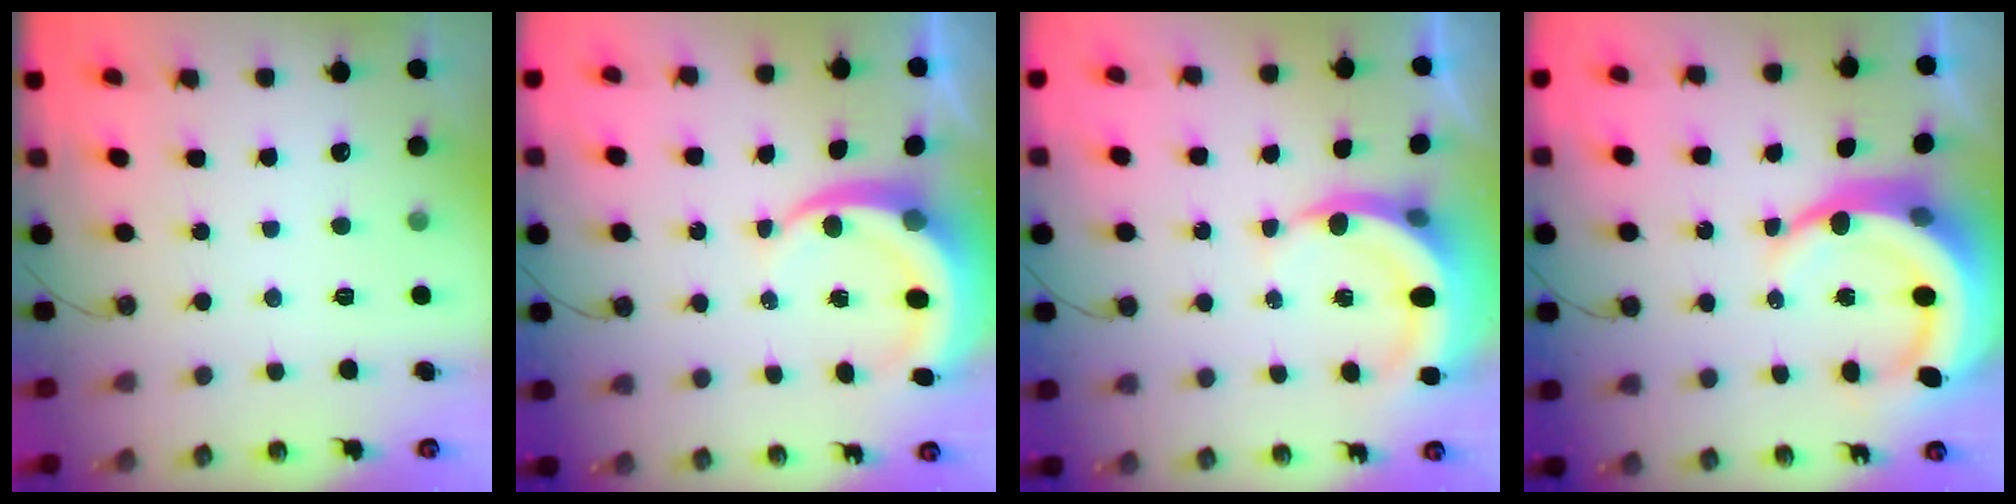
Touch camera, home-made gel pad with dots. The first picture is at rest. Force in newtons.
{"total": 7.7, "press": 7.7, "slide": 0.9}
{"total": 6.6, "press": 6.6, "slide": 0.9}
{"total": 13.0, "press": 12.9, "slide": 1.7}